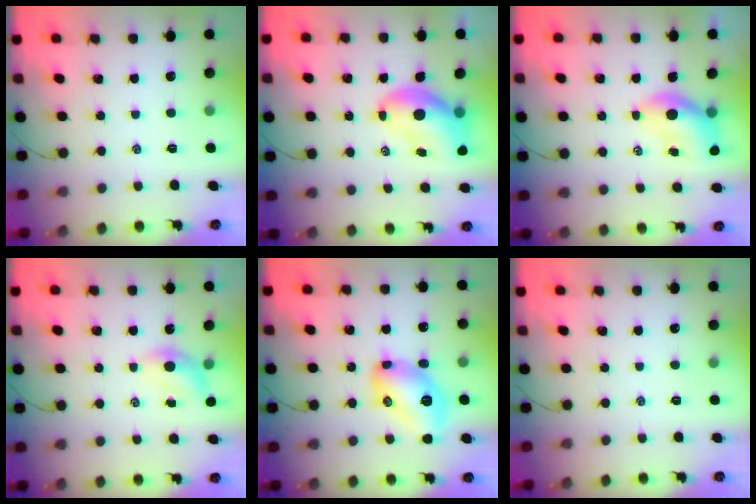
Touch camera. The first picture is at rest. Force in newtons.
{"total": 9.5, "press": 9.0, "slide": 3.0}
{"total": 6.2, "press": 6.1, "slide": 1.3}
{"total": 4.0, "press": 3.9, "slide": 0.9}
{"total": 13.2, "press": 13.1, "slide": 0.7}
{"total": 0.0}